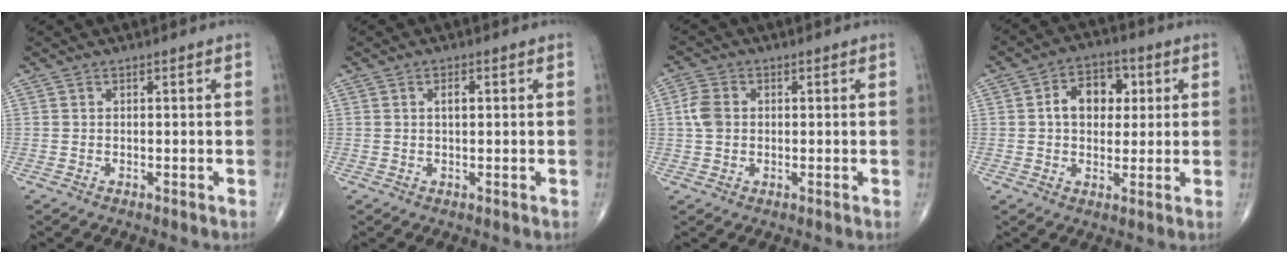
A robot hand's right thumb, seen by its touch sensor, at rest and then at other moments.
{"total": 1.6, "force": [0.4, 0.7, 1.4], "torque": [-0.020, -0.002, 0.005]}
{"total": 4.2, "force": [0.3, 3.3, 2.7], "torque": [-0.054, 0.006, 0.001]}
{"total": 9.1, "force": [1.7, 6.5, 6.2], "torque": [-0.063, 0.012, 0.022]}